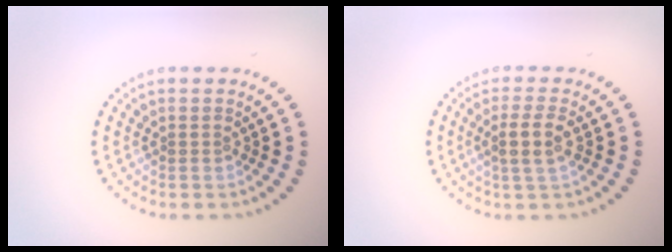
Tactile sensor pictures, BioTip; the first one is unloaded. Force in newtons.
{"total": 2.6, "press": 2.3, "slide": 1.3}